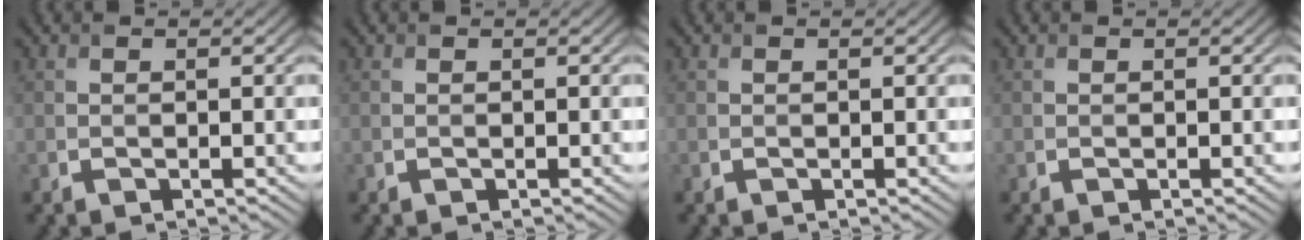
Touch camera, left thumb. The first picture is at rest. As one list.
[{"total": 0.0}, {"total": 0.0}, {"total": 0.0}]